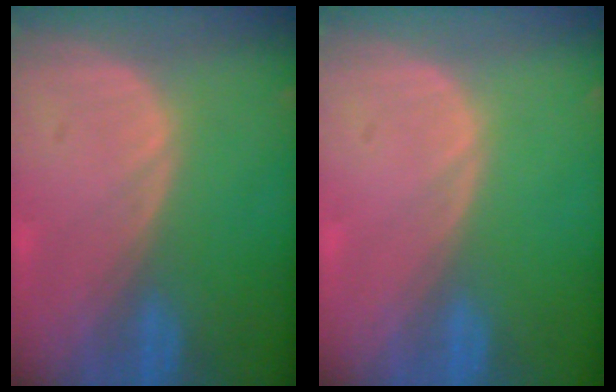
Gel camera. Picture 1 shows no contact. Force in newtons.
{"total": 0.0}